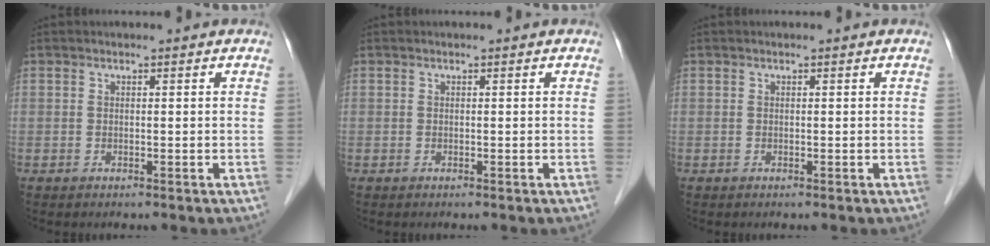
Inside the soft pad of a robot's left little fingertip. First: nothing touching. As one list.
[{"total": 0.0}, {"total": 0.0}]